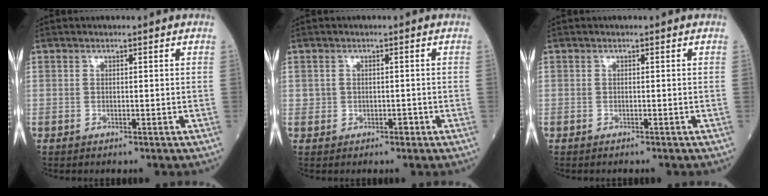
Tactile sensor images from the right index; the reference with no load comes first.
{"total": 1.4, "force": [-0.2, 1.2, 0.6], "torque": [-0.011, 0.004, 0.001]}
{"total": 0.5, "force": [-0.5, 0.0, 0.1], "torque": [0.002, -0.001, -0.011]}